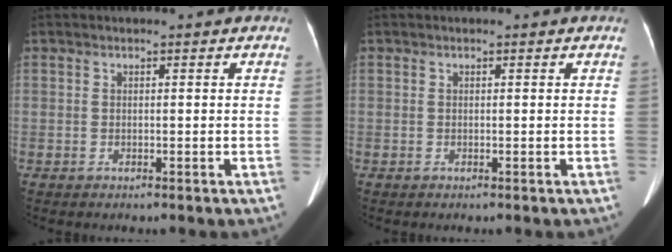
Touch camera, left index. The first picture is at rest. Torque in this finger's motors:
{"motor_torque": [0.07, -0.09, -0.02, 0.01]}